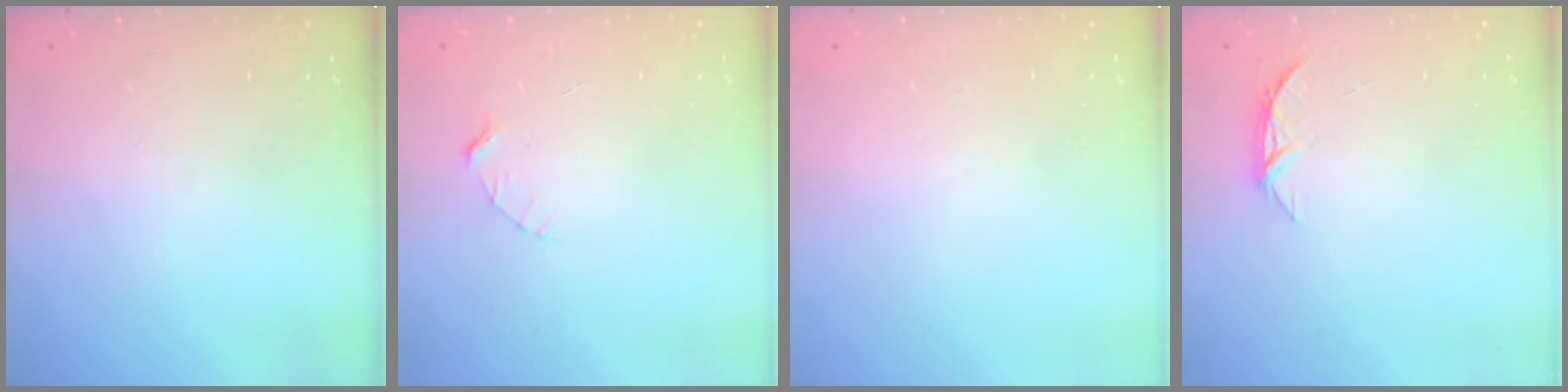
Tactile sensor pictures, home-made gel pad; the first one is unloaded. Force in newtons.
{"total": 2.7, "press": 2.7, "slide": 0.3}
{"total": 0.0}
{"total": 5.7, "press": 5.6, "slide": 0.4}